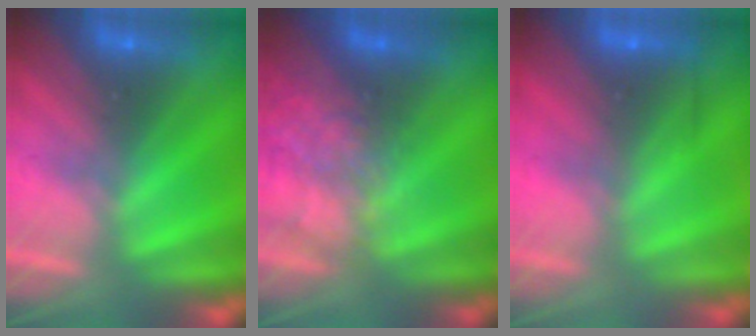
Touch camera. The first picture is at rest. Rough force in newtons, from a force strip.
{"total": 2.2}
{"total": 2.2}